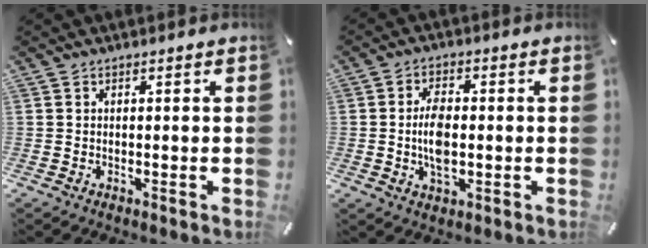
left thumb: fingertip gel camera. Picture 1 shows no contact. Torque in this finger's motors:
{"motor_torque": [0.20, 1.02, 0.79, -0.03, 0.28]}